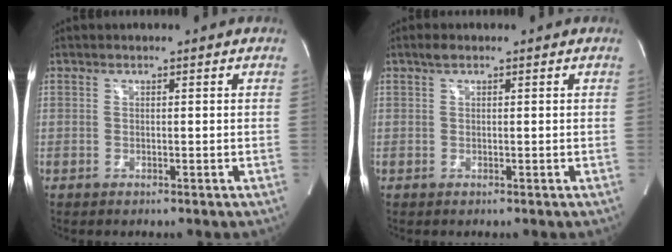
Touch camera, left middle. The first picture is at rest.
{"total": 1.1, "force": [0.7, 0.4, 0.7], "torque": [-0.017, 0.011, 0.013]}